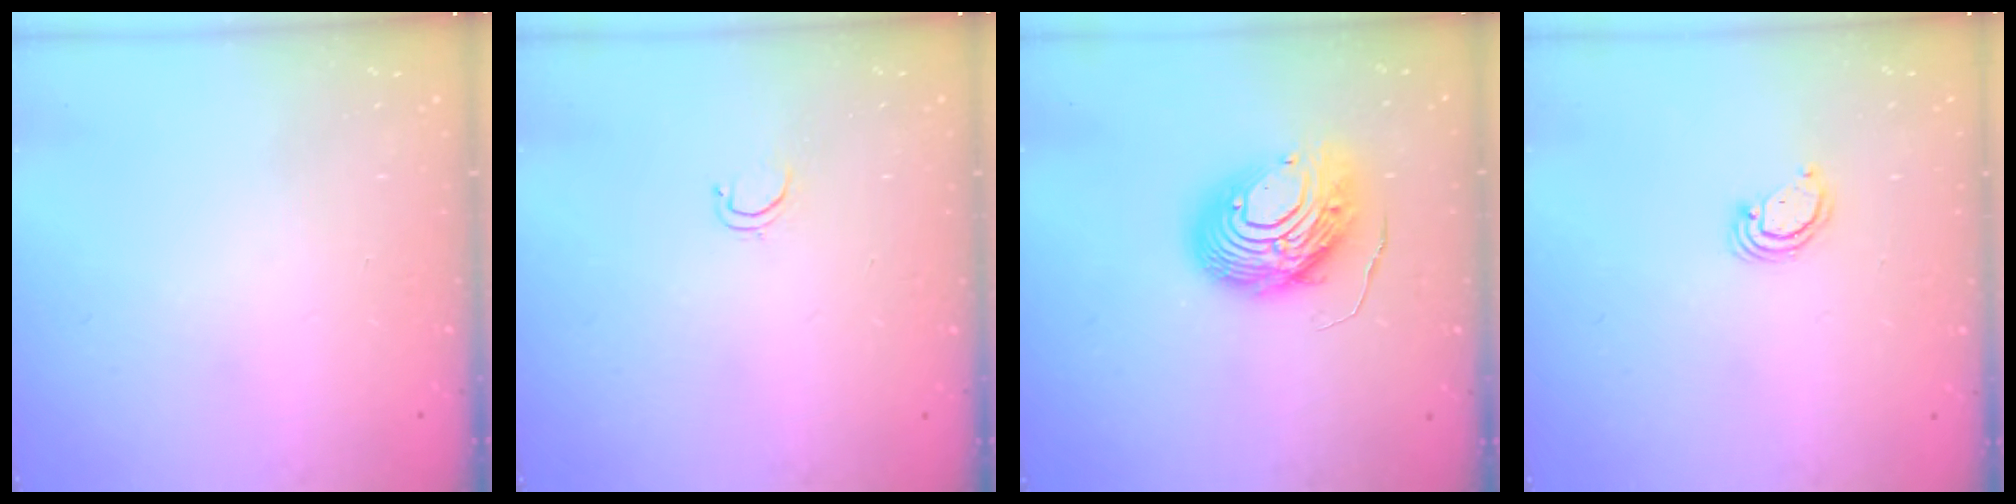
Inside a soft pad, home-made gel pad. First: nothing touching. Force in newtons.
{"total": 2.6, "press": 2.5, "slide": 0.4}
{"total": 12.9, "press": 12.8, "slide": 1.3}
{"total": 2.3, "press": 2.3, "slide": 0.1}